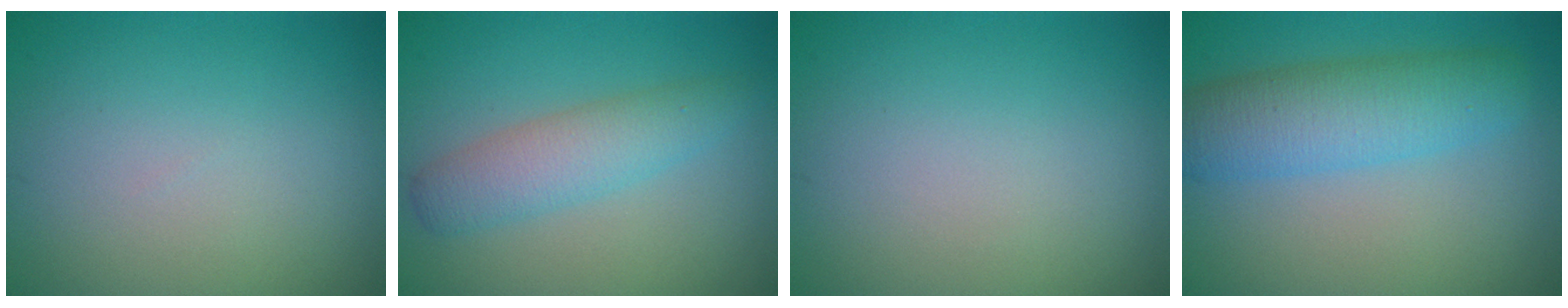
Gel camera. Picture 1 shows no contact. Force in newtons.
{"total": 3.5, "press": 3.5, "slide": 0.0}
{"total": 0.0}
{"total": 5.5, "press": 5.5, "slide": 0.3}